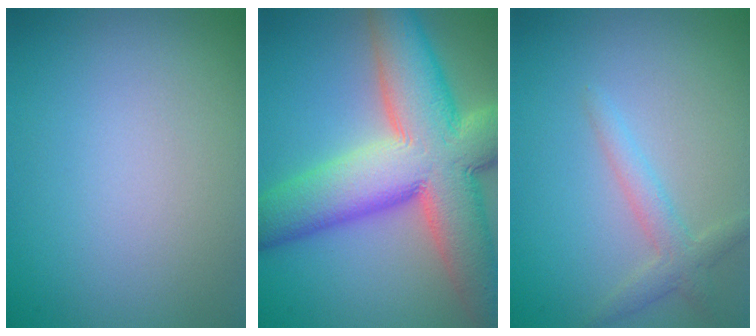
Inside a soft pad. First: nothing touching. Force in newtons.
{"total": 13.9, "press": 13.9, "slide": 1.0}
{"total": 2.2, "press": 2.2, "slide": 0.1}